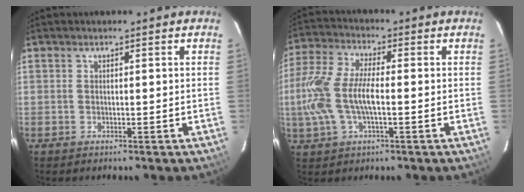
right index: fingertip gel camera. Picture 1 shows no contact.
{"total": 12.5, "force": [-1.6, 4.9, 11.4], "torque": [-0.254, 0.005, -0.033]}